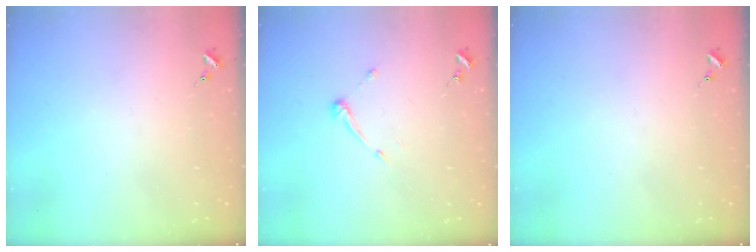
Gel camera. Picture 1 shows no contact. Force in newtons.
{"total": 6.6, "press": 6.6, "slide": 0.5}
{"total": 0.0}